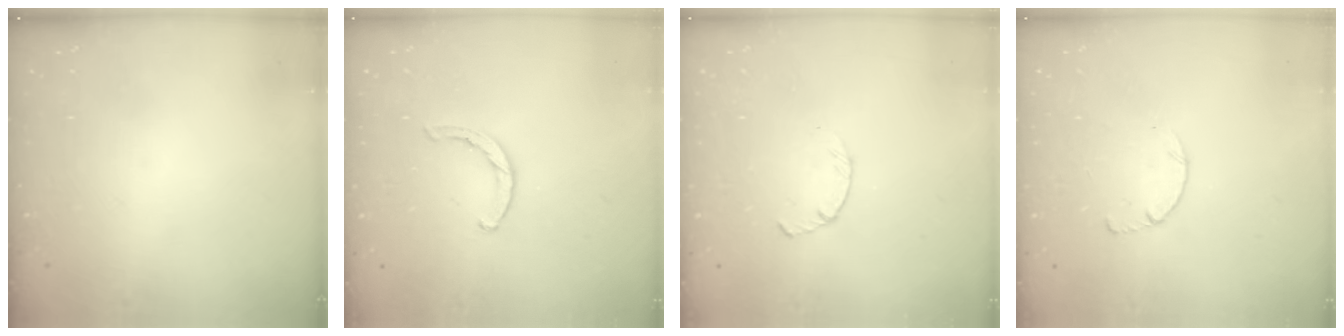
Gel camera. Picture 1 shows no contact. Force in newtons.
{"total": 1.8, "press": 1.8, "slide": 0.3}
{"total": 2.4, "press": 2.3, "slide": 0.4}
{"total": 2.6, "press": 2.5, "slide": 0.3}